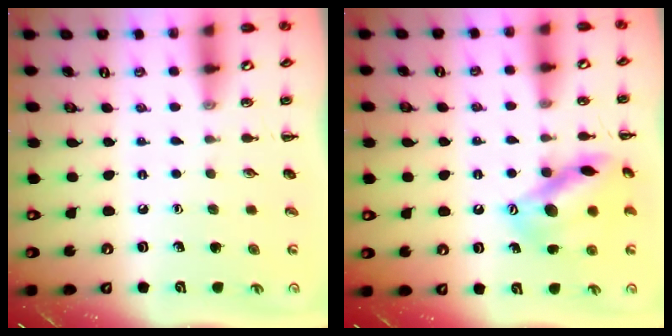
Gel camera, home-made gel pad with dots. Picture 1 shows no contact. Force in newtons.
{"total": 14.8, "press": 14.7, "slide": 0.8}